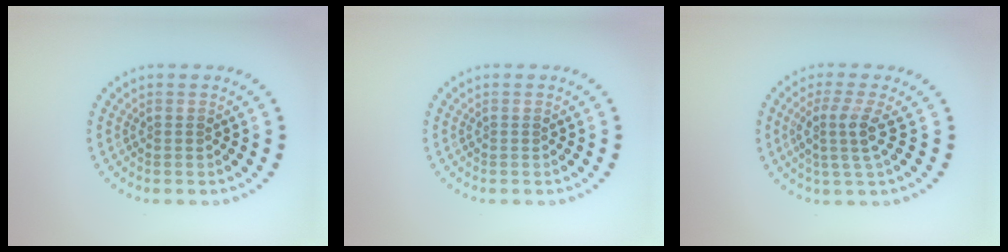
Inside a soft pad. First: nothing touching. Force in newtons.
{"total": 0.0}
{"total": 3.0, "press": 2.3, "slide": 1.9}